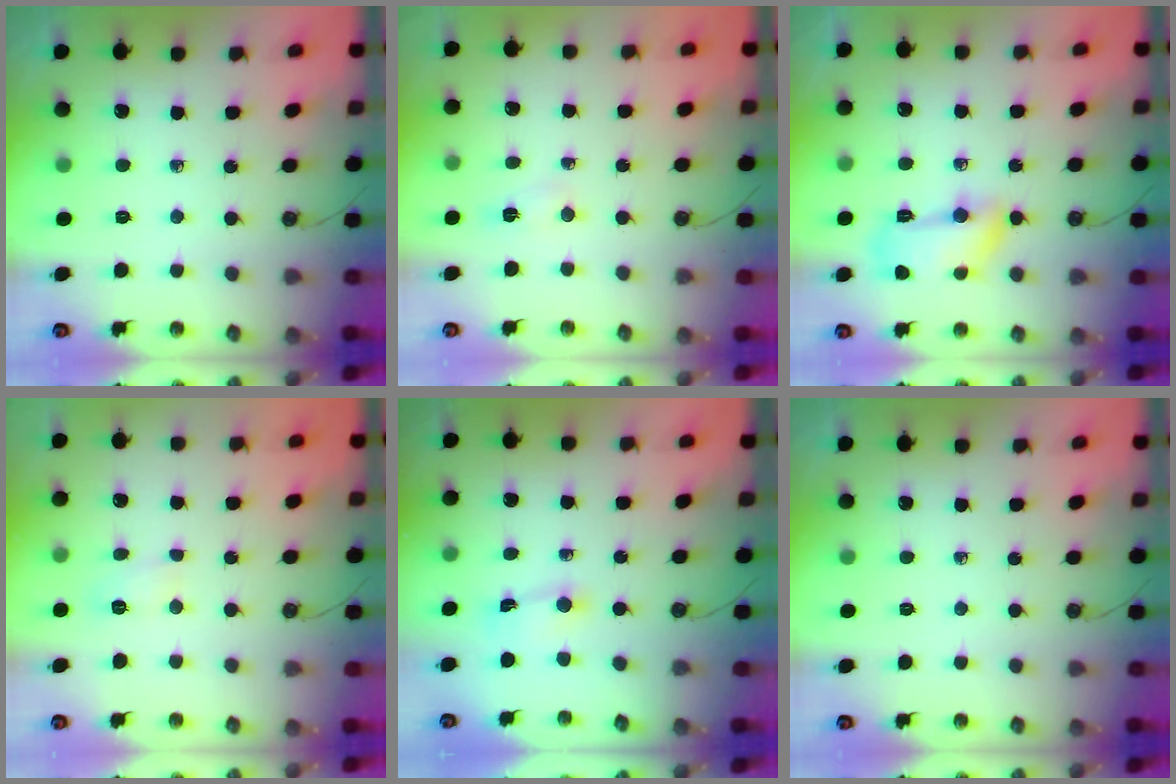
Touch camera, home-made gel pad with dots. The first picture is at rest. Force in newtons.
{"total": 2.9, "press": 2.9, "slide": 0.4}
{"total": 10.7, "press": 10.6, "slide": 1.4}
{"total": 4.3, "press": 4.2, "slide": 0.6}
{"total": 1.6, "press": 1.6, "slide": 0.3}
{"total": 0.0}